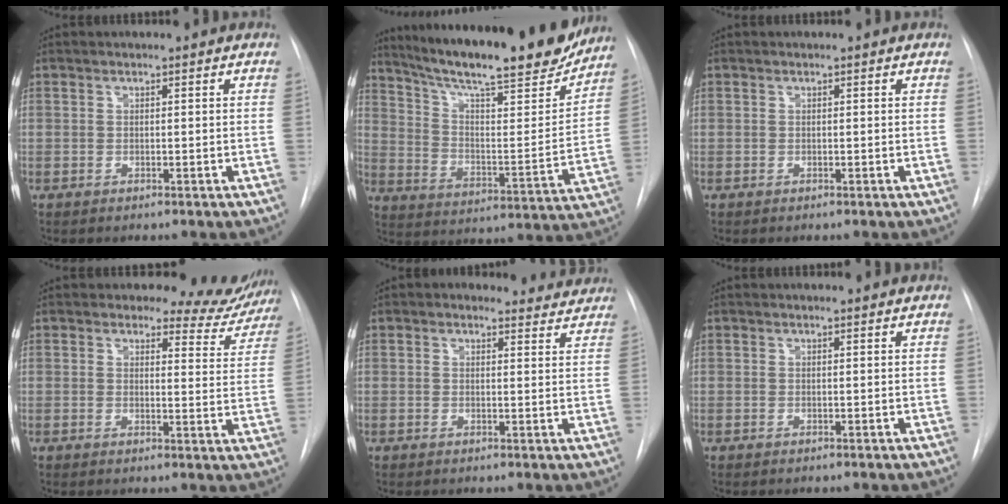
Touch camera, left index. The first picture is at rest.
{"total": 24.8, "force": [21.2, 3.2, 12.5], "torque": [-0.207, -0.038, 0.305]}
{"total": 0.0}
{"total": 8.7, "force": [8.2, 2.7, 0.1], "torque": [0.028, -0.045, 0.072]}
{"total": 4.5, "force": [4.2, 1.7, 0.0], "torque": [0.013, -0.010, 0.029]}
{"total": 1.3, "force": [1.3, 0.1, 0.1], "torque": [-0.011, 0.001, 0.012]}